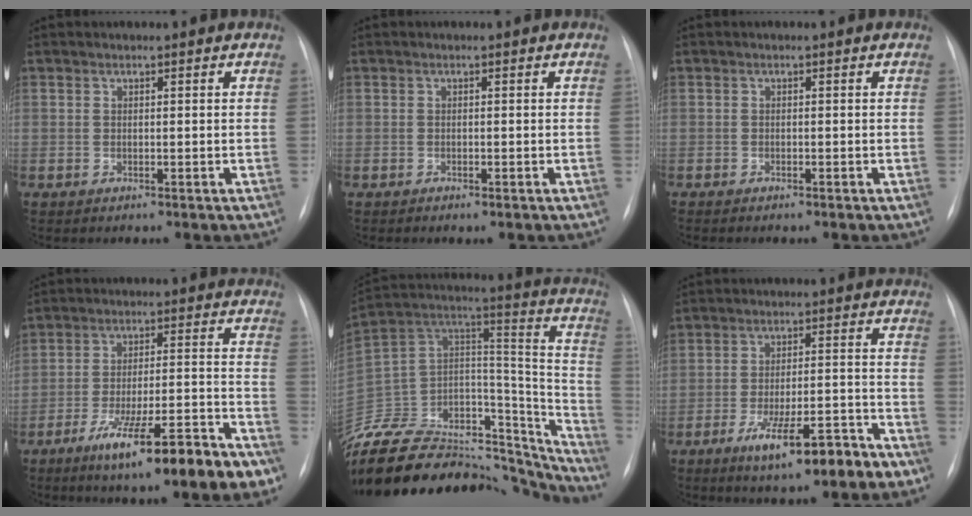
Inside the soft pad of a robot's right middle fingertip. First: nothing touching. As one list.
[{"total": 0.6, "force": [-0.4, 0.0, 0.4], "torque": [-0.009, -0.002, -0.004]}, {"total": 1.5, "force": [-1.3, 0.2, 0.8], "torque": [-0.014, -0.003, -0.013]}, {"total": 16.4, "force": [-10.4, 1.8, 12.6], "torque": [-0.170, -0.002, -0.160]}, {"total": 44.1, "force": [-36.9, 15.3, 18.7], "torque": [-0.330, -0.032, -0.533]}, {"total": 11.3, "force": [-7.0, 2.2, 8.6], "torque": [-0.137, 0.004, -0.103]}]